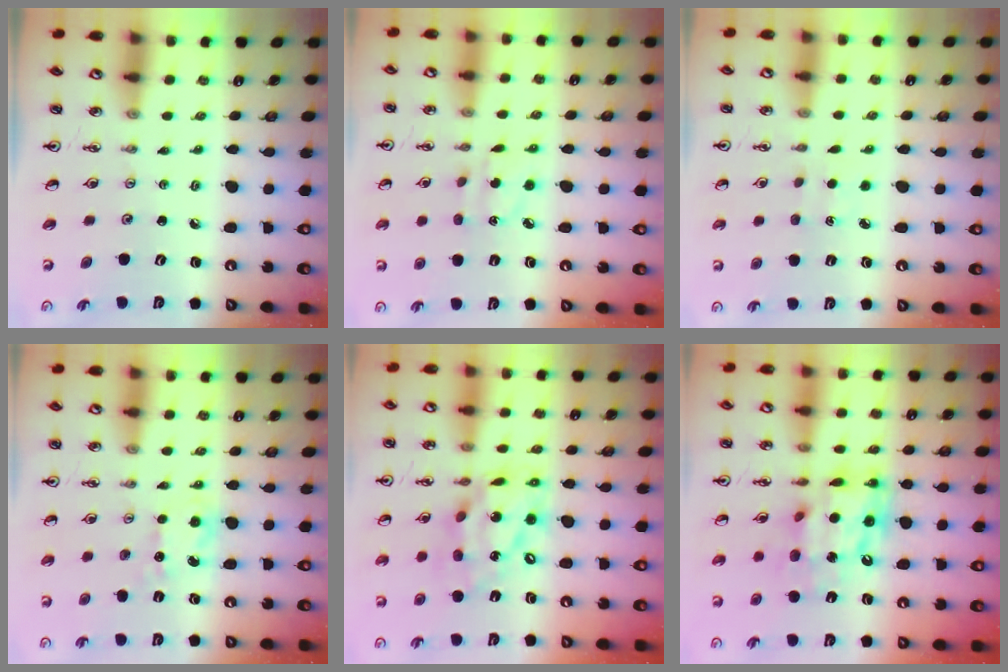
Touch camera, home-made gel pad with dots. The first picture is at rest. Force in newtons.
{"total": 3.7, "press": 3.6, "slide": 0.9}
{"total": 1.5, "press": 1.5, "slide": 0.2}
{"total": 5.3, "press": 5.2, "slide": 0.9}
{"total": 16.0, "press": 16.0, "slide": 1.2}
{"total": 14.3, "press": 14.3, "slide": 1.5}